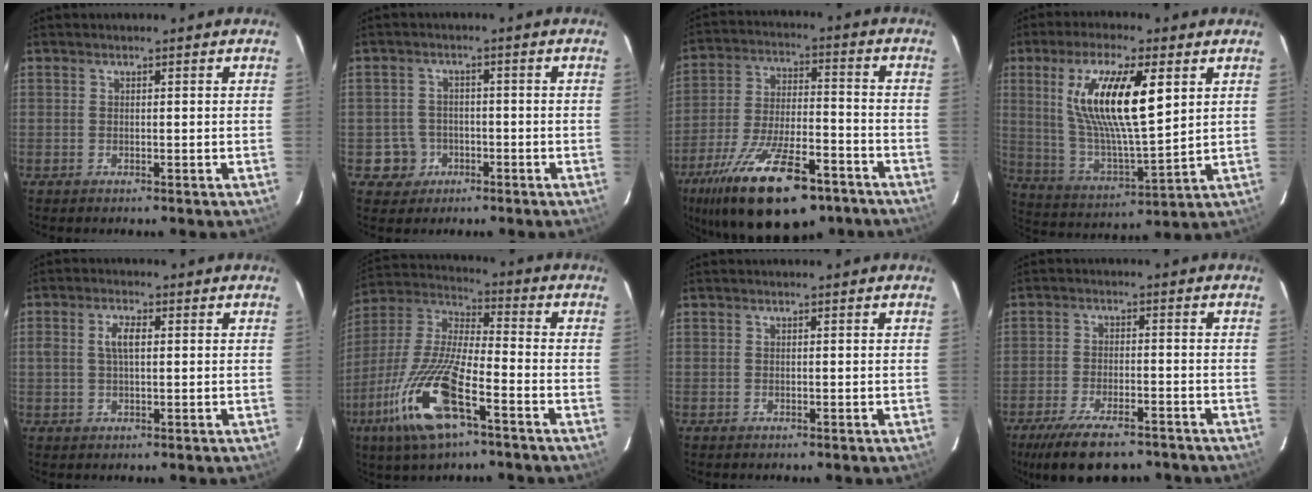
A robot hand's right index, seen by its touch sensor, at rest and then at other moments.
{"total": 4.7, "force": [-1.8, 4.3, 0.1], "torque": [-0.011, 0.021, -0.025]}
{"total": 23.3, "force": [-15.0, 8.7, 15.4], "torque": [-0.290, -0.035, -0.236]}
{"total": 17.8, "force": [5.8, 4.8, 16.1], "torque": [-0.302, -0.002, 0.117]}
{"total": 3.8, "force": [0.6, 1.7, 3.4], "torque": [-0.064, 0.008, 0.013]}
{"total": 18.7, "force": [-9.4, 5.1, 15.4], "torque": [-0.331, -0.031, -0.187]}
{"total": 0.0}
{"total": 11.9, "force": [-8.9, 3.9, 6.8], "torque": [-0.154, -0.031, -0.144]}